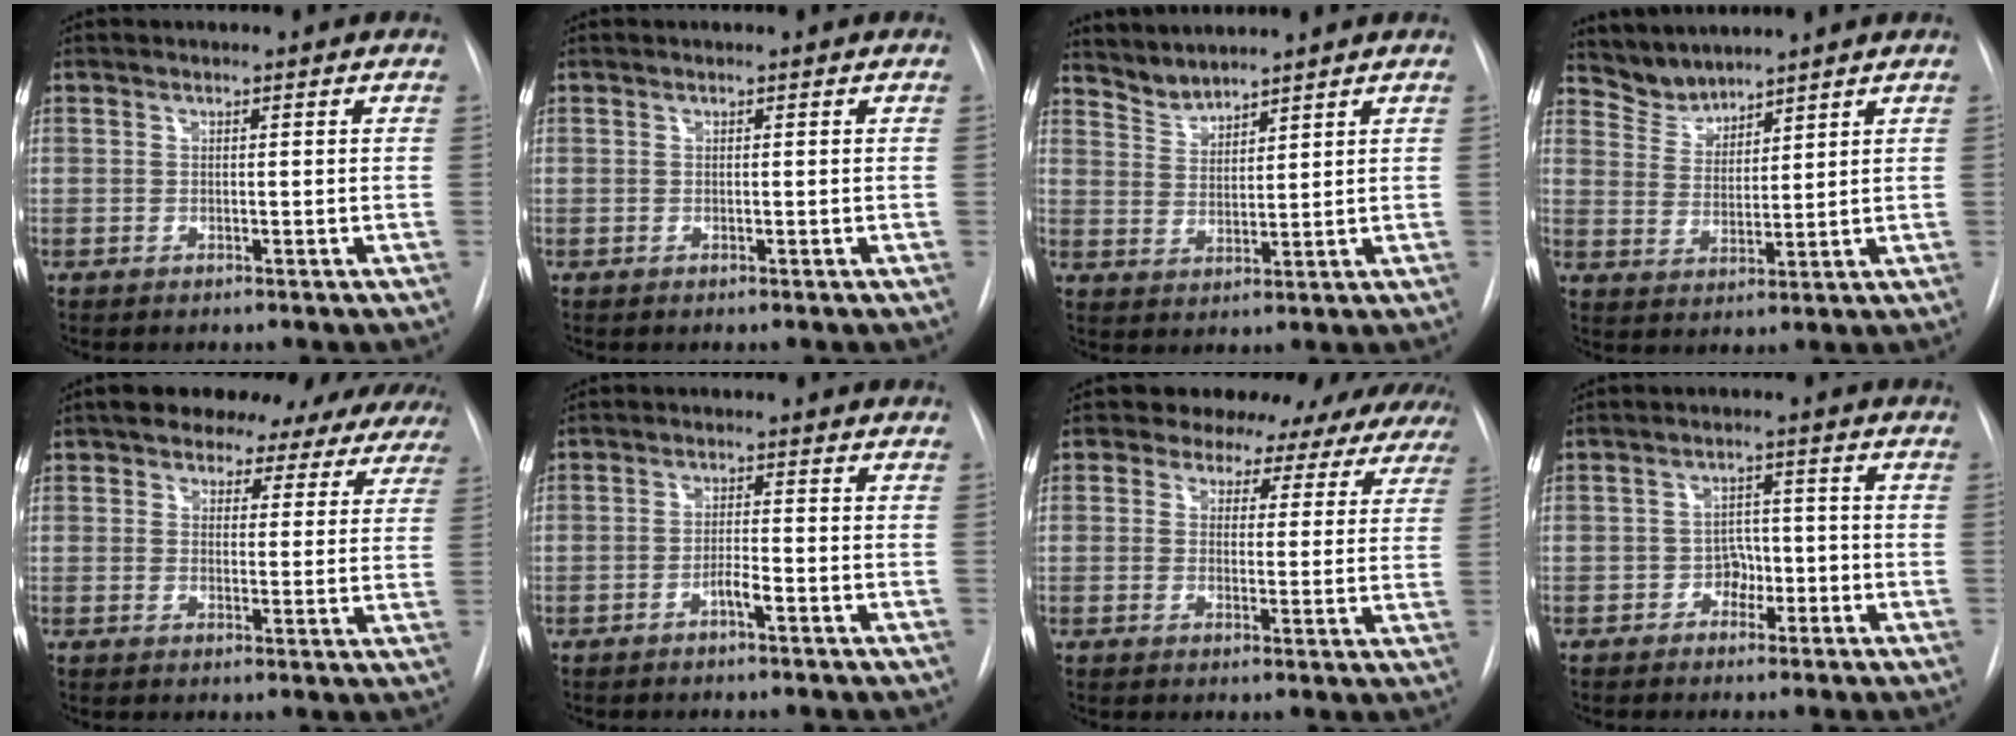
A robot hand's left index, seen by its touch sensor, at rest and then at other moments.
{"total": 0.0}
{"total": 4.3, "force": [4.3, -0.2, -0.1], "torque": [-0.004, 0.005, 0.092]}
{"total": 4.8, "force": [4.7, 0.5, -0.5], "torque": [0.008, 0.007, 0.102]}
{"total": 16.7, "force": [14.0, 6.9, 5.9], "torque": [-0.074, 0.027, 0.157]}
{"total": 2.1, "force": [-1.3, 0.1, 1.6], "torque": [-0.027, 0.002, -0.023]}
{"total": 13.8, "force": [11.9, 6.6, 2.3], "torque": [-0.007, 0.012, 0.111]}
{"total": 3.1, "force": [-1.5, 2.2, 1.6], "torque": [-0.015, 0.009, -0.025]}